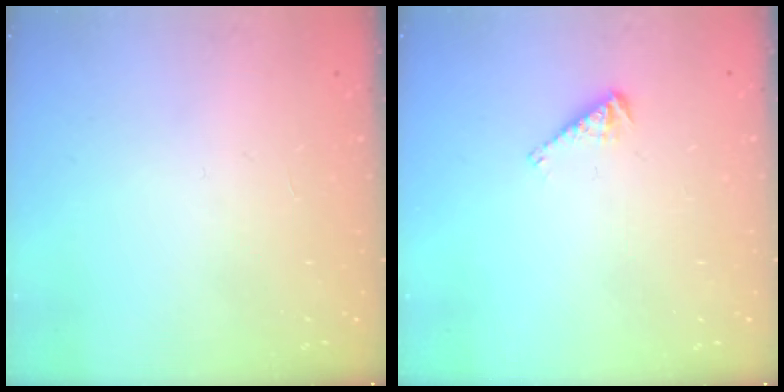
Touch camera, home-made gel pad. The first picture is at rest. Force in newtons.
{"total": 3.3, "press": 3.3, "slide": 0.6}